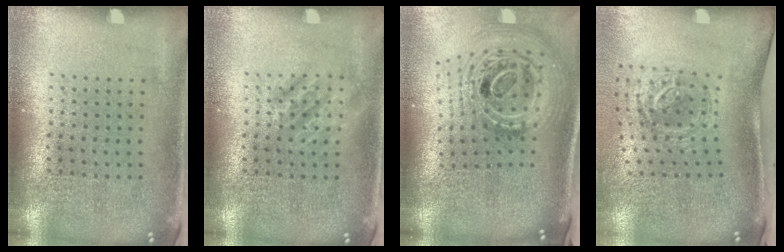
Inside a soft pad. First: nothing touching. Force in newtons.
{"total": 1.8, "press": 1.8, "slide": 0.3}
{"total": 3.0, "press": 2.1, "slide": 2.3}
{"total": 1.8, "press": 1.2, "slide": 1.3}